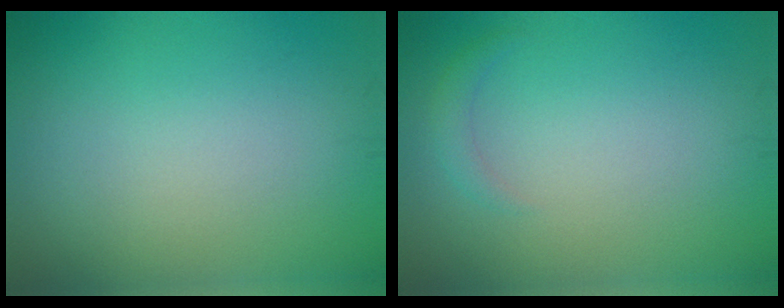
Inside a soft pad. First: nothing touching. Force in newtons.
{"total": 1.0, "press": 1.0, "slide": 0.1}